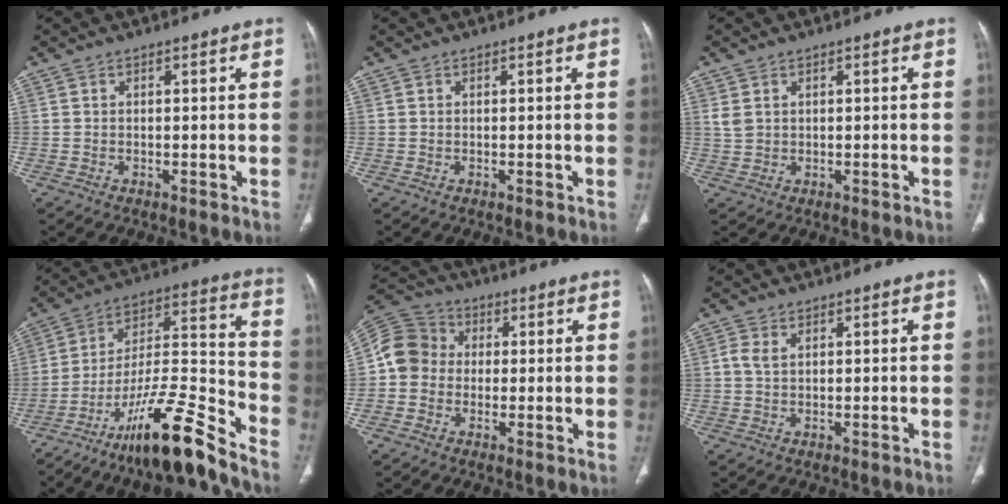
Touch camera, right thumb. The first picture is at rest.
{"total": 0.0}
{"total": 2.0, "force": [0.6, 1.4, 1.2], "torque": [-0.028, 0.008, 0.022]}
{"total": 19.8, "force": [-14.7, 2.9, 13.0], "torque": [-0.225, 0.093, -0.253]}
{"total": 9.0, "force": [-0.2, 8.1, 3.8], "torque": [-0.061, 0.030, -0.019]}
{"total": 2.2, "force": [0.3, 1.2, 1.8], "torque": [-0.046, 0.011, 0.008]}